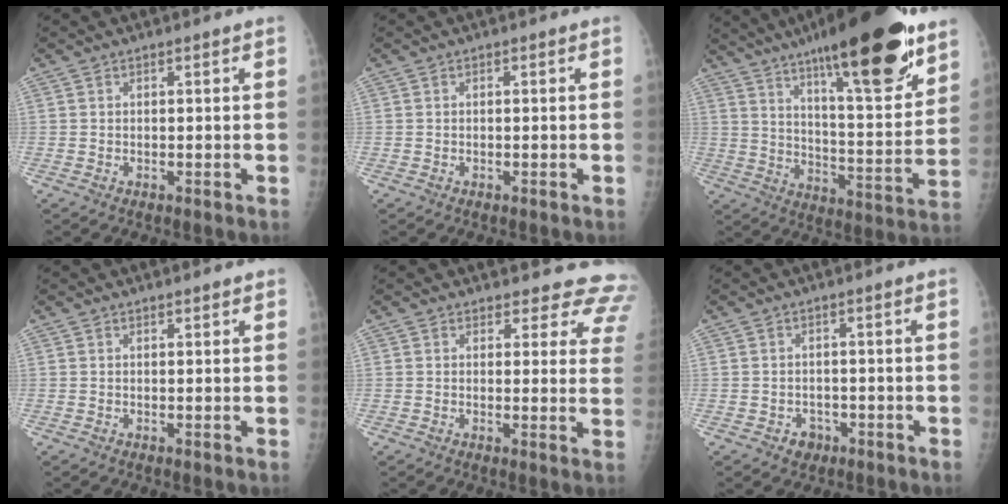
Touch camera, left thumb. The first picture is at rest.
{"total": 0.0}
{"total": 26.3, "force": [17.0, 5.8, 19.2], "torque": [-0.271, -0.069, 0.268]}
{"total": 1.0, "force": [0.9, 0.2, 0.4], "torque": [-0.005, -0.004, 0.011]}
{"total": 11.9, "force": [10.7, 4.8, 2.0], "torque": [0.032, -0.067, 0.086]}
{"total": 2.1, "force": [-0.9, 1.8, 0.6], "torque": [0.001, 0.007, -0.010]}